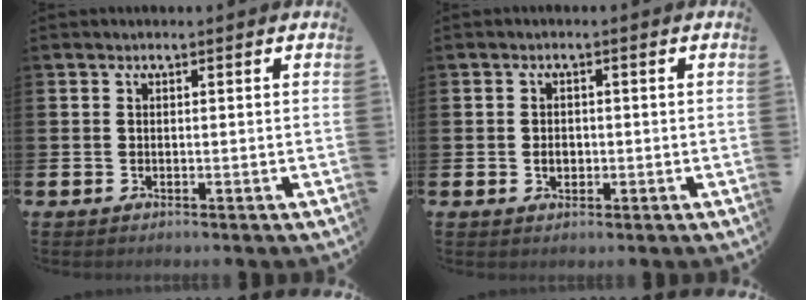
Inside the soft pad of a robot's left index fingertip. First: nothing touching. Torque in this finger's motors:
{"motor_torque": [0.29, -0.05, 0.01, 0.04]}